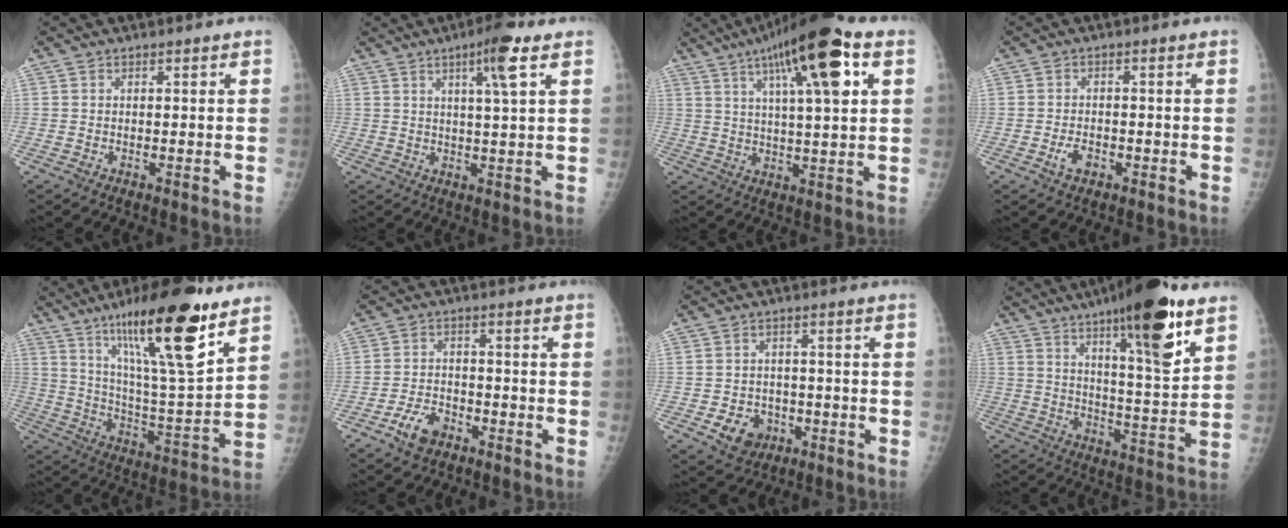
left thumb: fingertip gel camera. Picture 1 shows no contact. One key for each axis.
{"total": 6.8, "fx": 3.4, "fy": 0.5, "fz": 5.9, "tx": -0.096, "ty": -0.013, "tz": 0.052}
{"total": 17.4, "fx": 7.7, "fy": 3.7, "fz": 15.2, "tx": -0.233, "ty": 0.001, "tz": 0.119}
{"total": 3.0, "fx": -1.4, "fy": 1.8, "fz": 1.9, "tx": -0.031, "ty": 0.008, "tz": -0.023}
{"total": 22.1, "fx": 13.4, "fy": 4.1, "fz": 17.1, "tx": -0.260, "ty": -0.063, "tz": 0.226}
{"total": 5.5, "fx": -3.4, "fy": 3.3, "fz": 2.9, "tx": -0.047, "ty": 0.022, "tz": -0.059}
{"total": 6.2, "fx": -2.3, "fy": 5.1, "fz": 2.6, "tx": -0.022, "ty": 0.014, "tz": -0.028}
{"total": 18.8, "fx": 10.9, "fy": 3.7, "fz": 14.8, "tx": -0.202, "ty": -0.058, "tz": 0.168}